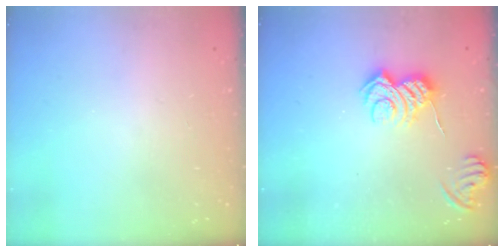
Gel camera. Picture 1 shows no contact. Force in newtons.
{"total": 7.8, "press": 7.7, "slide": 0.9}